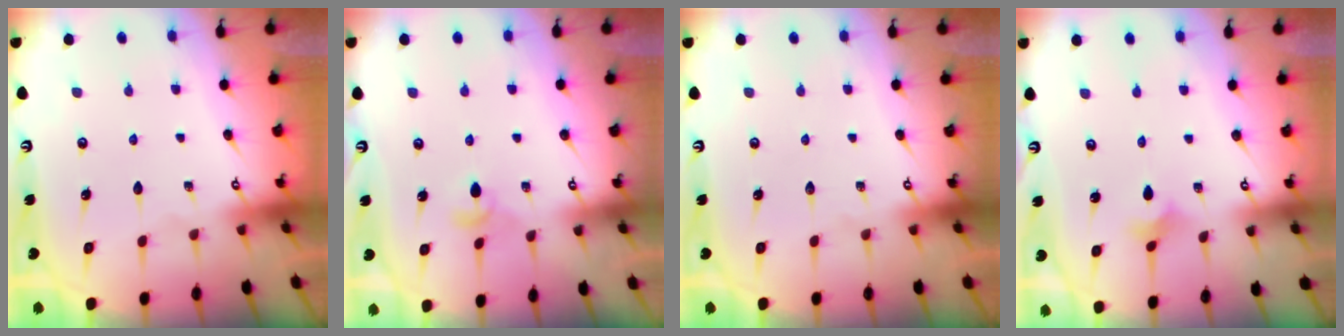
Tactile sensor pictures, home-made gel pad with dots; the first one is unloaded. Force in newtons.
{"total": 3.9, "press": 3.8, "slide": 0.8}
{"total": 0.0}
{"total": 1.8, "press": 1.7, "slide": 0.5}